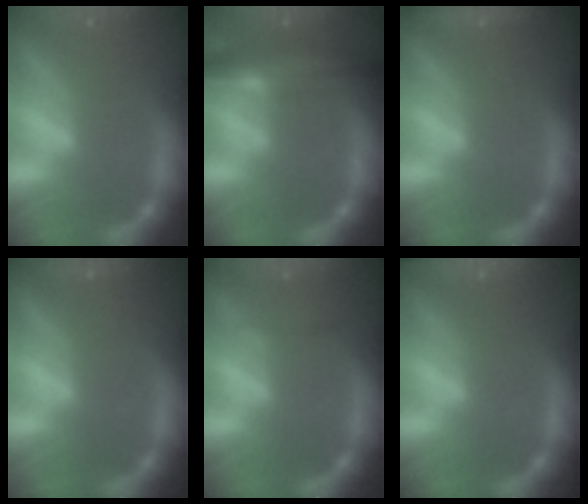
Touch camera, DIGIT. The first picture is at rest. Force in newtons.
{"total": 6.5}
{"total": 2.4}
{"total": 0.9}
{"total": 0.9}
{"total": 5.0}